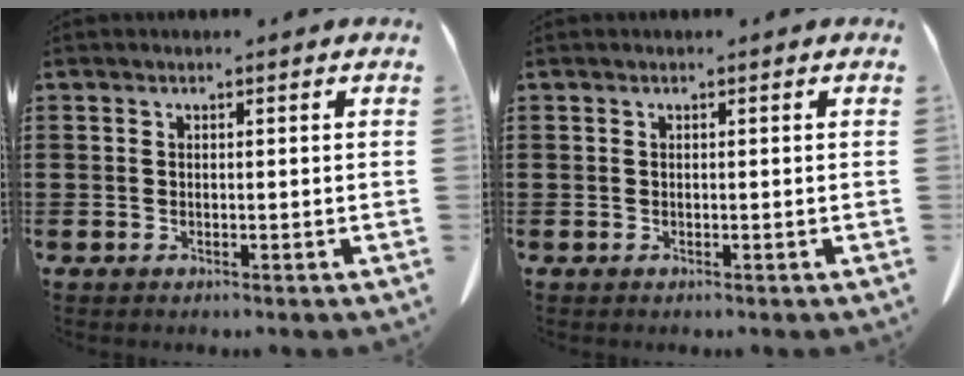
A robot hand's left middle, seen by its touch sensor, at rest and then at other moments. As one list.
[{"total": 0.0}]